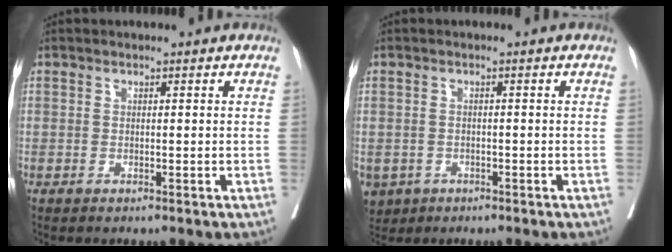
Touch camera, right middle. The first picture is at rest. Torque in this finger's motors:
{"motor_torque": [1.46, -0.68, 1.05, 0.21]}